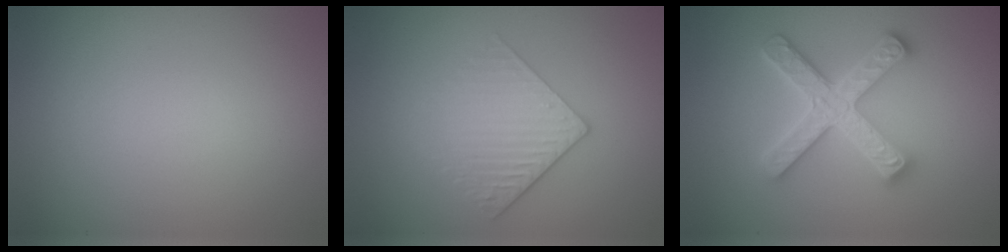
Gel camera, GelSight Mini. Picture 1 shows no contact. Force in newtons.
{"total": 3.0, "press": 2.6, "slide": 1.5}
{"total": 5.0, "press": 5.0, "slide": 0.8}